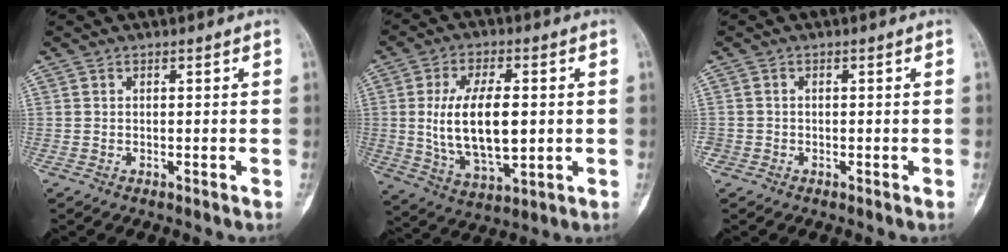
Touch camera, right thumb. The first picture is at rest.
{"total": 15.3, "force": [0.6, 7.6, 13.3], "torque": [-0.232, -0.008, 0.022]}
{"total": 1.0, "force": [-0.4, 0.9, 0.1], "torque": [0.004, 0.005, -0.010]}